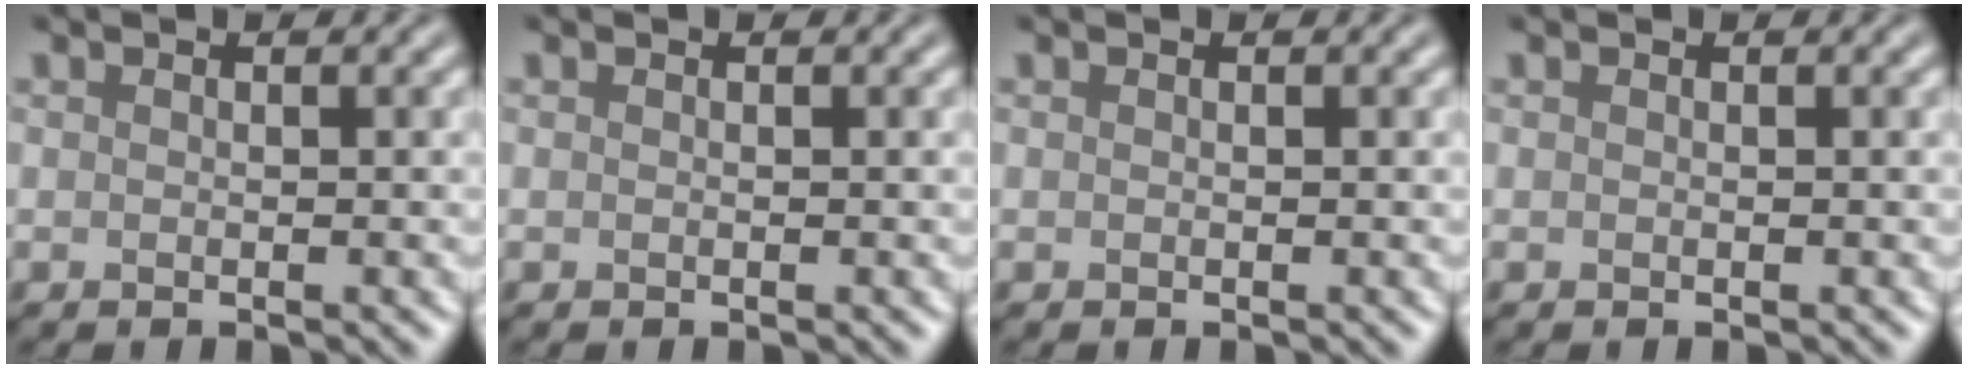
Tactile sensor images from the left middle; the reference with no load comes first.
{"total": 0.0}
{"total": 0.0}
{"total": 0.0}